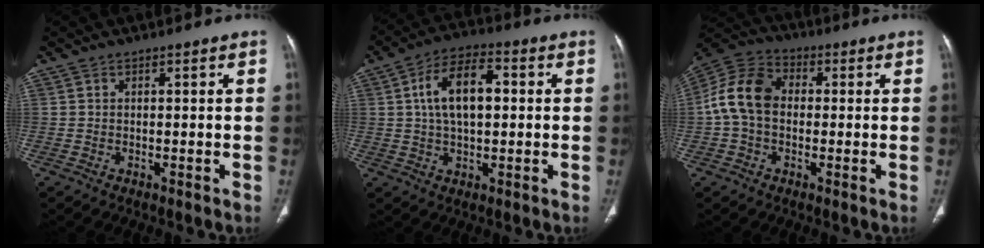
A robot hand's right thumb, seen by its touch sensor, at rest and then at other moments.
{"total": 11.2, "force": [1.6, 5.9, 9.3], "torque": [-0.157, 0.018, 0.023]}
{"total": 11.6, "force": [-0.1, 8.4, 8.0], "torque": [-0.152, 0.034, -0.013]}